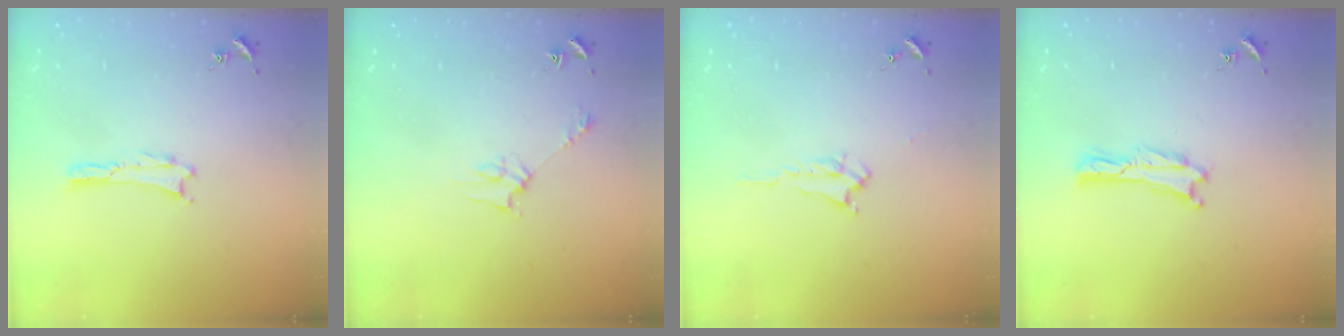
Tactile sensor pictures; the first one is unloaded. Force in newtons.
{"total": 2.8, "press": 2.8, "slide": 0.2}
{"total": 1.7, "press": 1.7, "slide": 0.3}
{"total": 0.0}